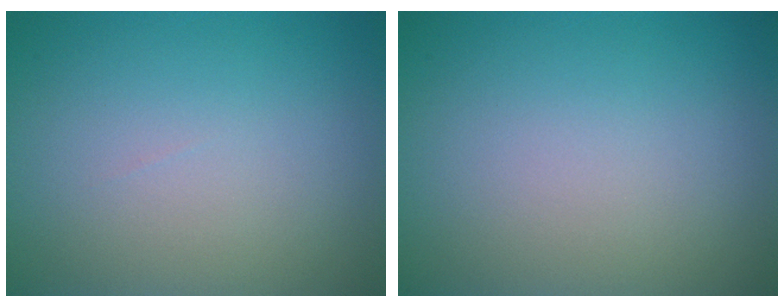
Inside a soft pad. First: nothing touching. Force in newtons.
{"total": 0.0}